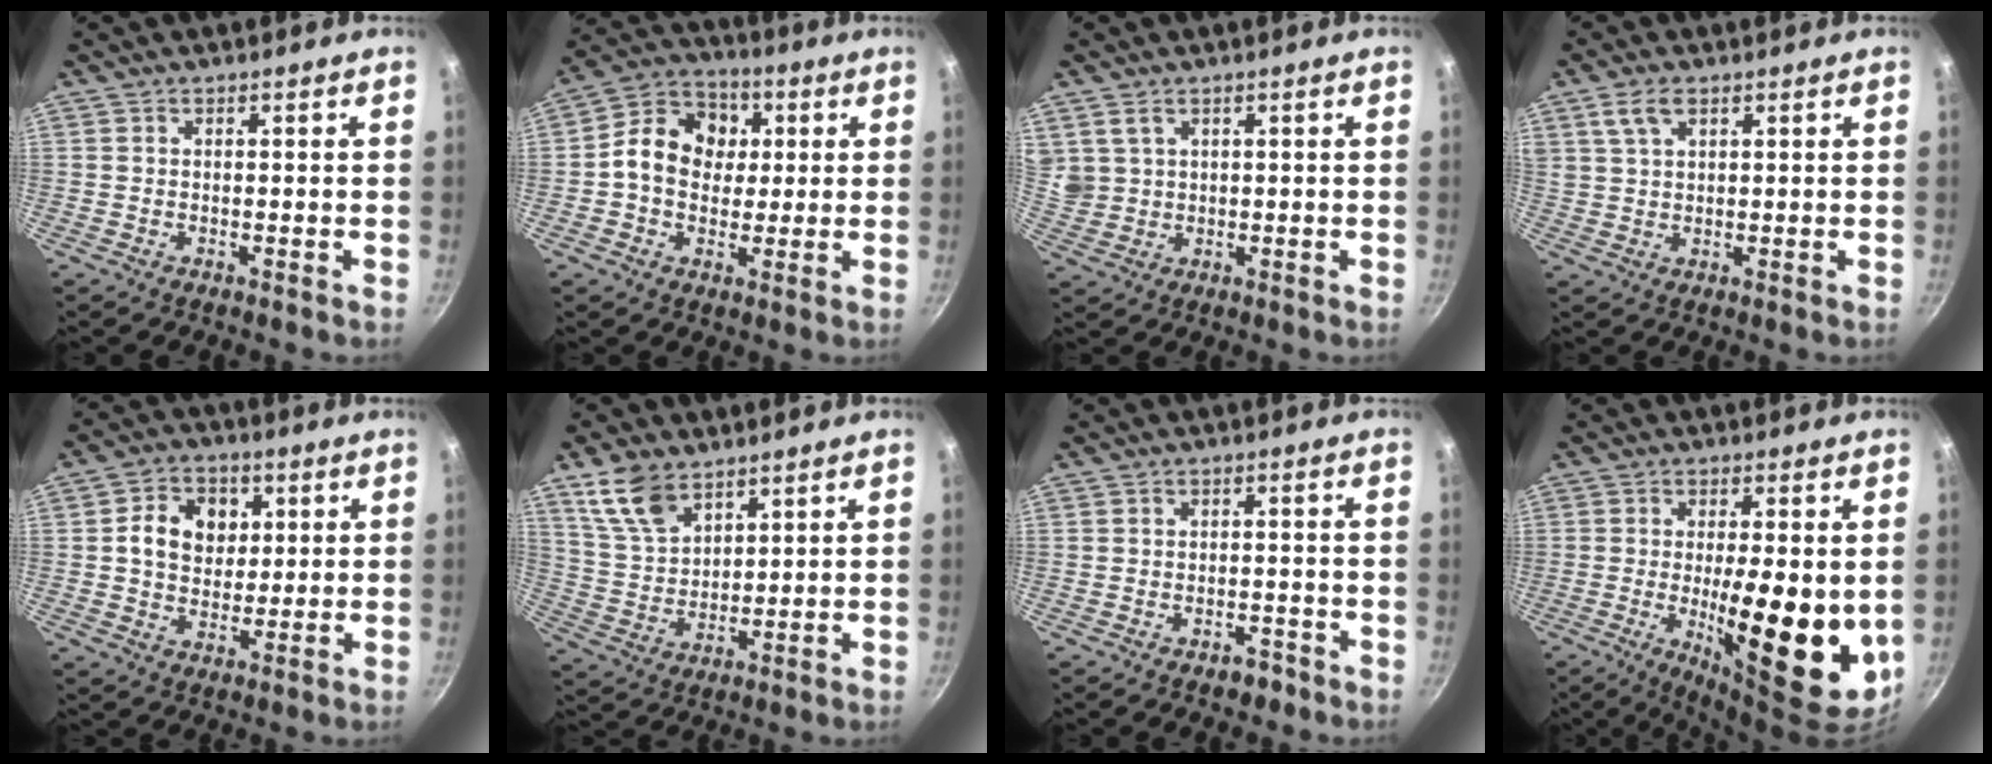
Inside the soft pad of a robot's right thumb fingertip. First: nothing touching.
{"total": 11.7, "force": [1.4, 9.6, 6.6], "torque": [-0.081, 0.017, 0.003]}
{"total": 4.3, "force": [2.3, 3.1, 1.9], "torque": [-0.024, -0.007, 0.054]}
{"total": 4.6, "force": [2.4, 2.5, 3.0], "torque": [-0.050, 0.000, 0.049]}
{"total": 9.2, "force": [2.0, 7.4, 5.0], "torque": [-0.057, 0.002, 0.025]}
{"total": 9.4, "force": [6.2, 5.0, 5.0], "torque": [-0.080, -0.023, 0.133]}
{"total": 2.6, "force": [-1.9, 1.4, 1.0], "torque": [-0.004, 0.024, -0.017]}
{"total": 16.6, "force": [-1.5, 5.2, 15.6], "torque": [-0.220, -0.011, -0.015]}